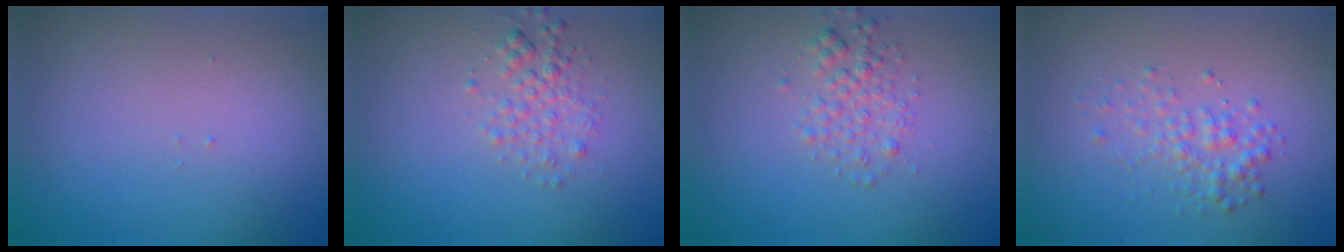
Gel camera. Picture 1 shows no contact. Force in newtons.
{"total": 2.0, "press": 2.0, "slide": 0.1}
{"total": 2.1, "press": 2.1, "slide": 0.1}
{"total": 2.3, "press": 2.3, "slide": 0.1}